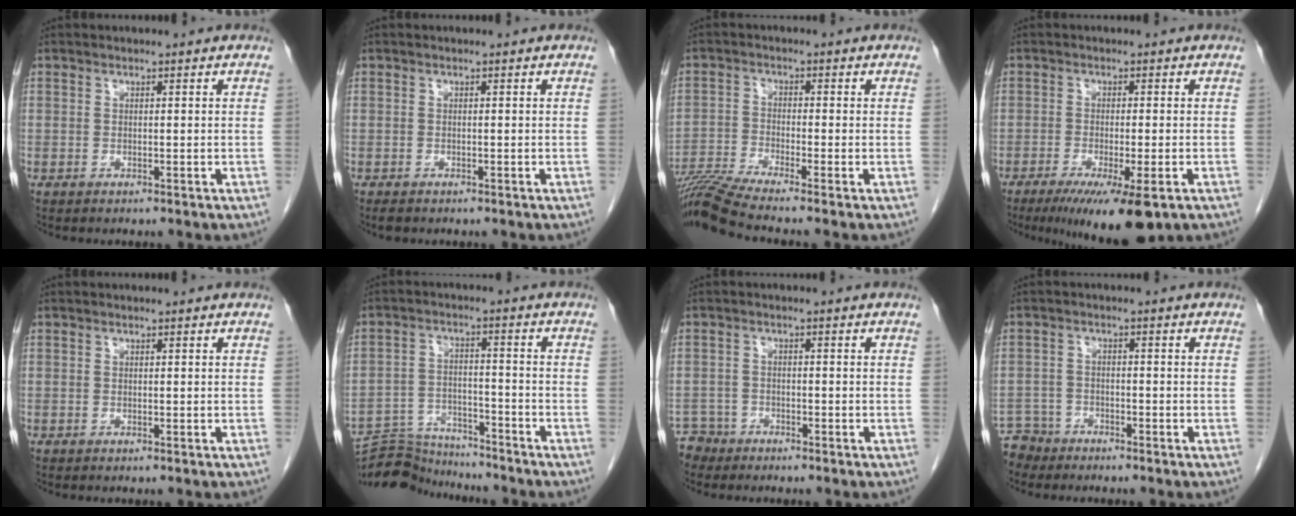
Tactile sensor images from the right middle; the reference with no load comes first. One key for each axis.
{"total": 1.1, "fx": -0.9, "fy": 0.5, "fz": 0.5, "tx": -0.013, "ty": -0.002, "tz": -0.012}
{"total": 8.2, "fx": -7.0, "fy": -1.8, "fz": 3.8, "tx": -0.069, "ty": -0.018, "tz": -0.128}
{"total": 10.7, "fx": -6.7, "fy": 1.2, "fz": 8.3, "tx": -0.120, "ty": -0.026, "tz": -0.104}
{"total": 0.0}
{"total": 11.5, "fx": -11.3, "fy": 1.9, "fz": 1.1, "tx": -0.018, "ty": 0.013, "tz": -0.185}
{"total": 3.1, "fx": -2.7, "fy": 1.2, "fz": -1.0, "tx": 0.017, "ty": 0.001, "tz": -0.055}
{"total": 4.1, "fx": -3.7, "fy": 1.5, "fz": -1.0, "tx": 0.019, "ty": -0.003, "tz": -0.074}